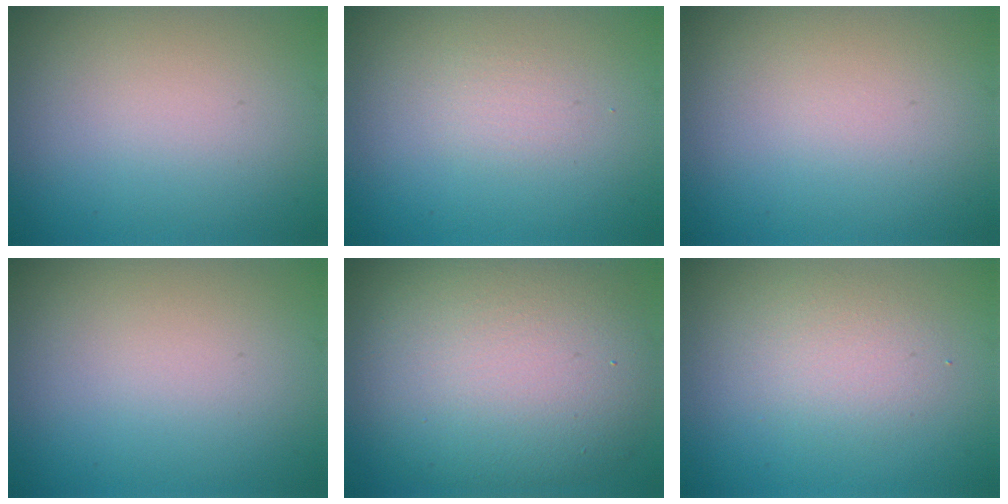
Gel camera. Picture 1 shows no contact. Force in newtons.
{"total": 1.0, "press": 1.0, "slide": 0.1}
{"total": 0.0}
{"total": 0.0}
{"total": 11.9, "press": 11.9, "slide": 0.7}
{"total": 2.4, "press": 2.4, "slide": 0.2}